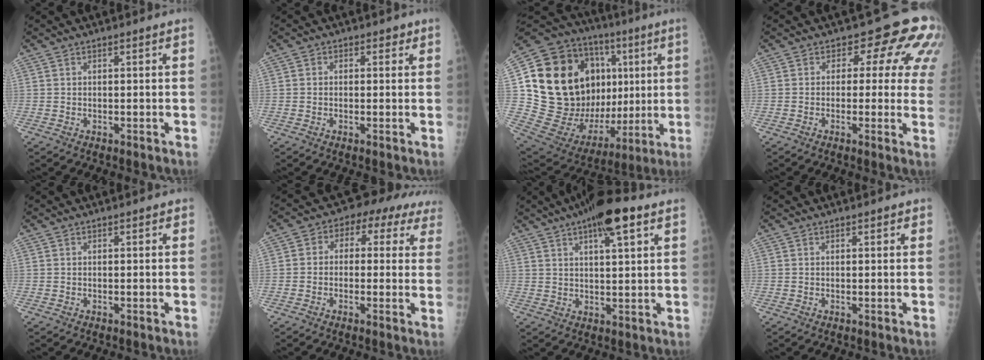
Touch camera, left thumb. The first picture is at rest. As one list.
[{"total": 1.9, "force": [0.4, 1.7, 0.7], "torque": [0.005, 0.002, 0.000]}, {"total": 33.7, "force": [4.3, 20.7, 26.3], "torque": [-0.420, 0.024, 0.085]}, {"total": 10.8, "force": [3.6, 6.4, 7.9], "torque": [-0.039, -0.006, 0.022]}, {"total": 0.0}, {"total": 9.6, "force": [3.3, 7.0, 5.8], "torque": [-0.021, 0.028, 0.032]}, {"total": 10.8, "force": [6.1, 2.8, 8.5], "torque": [-0.121, -0.007, 0.090]}, {"total": 1.0, "force": [0.7, 0.4, 0.7], "torque": [-0.006, -0.001, 0.006]}]